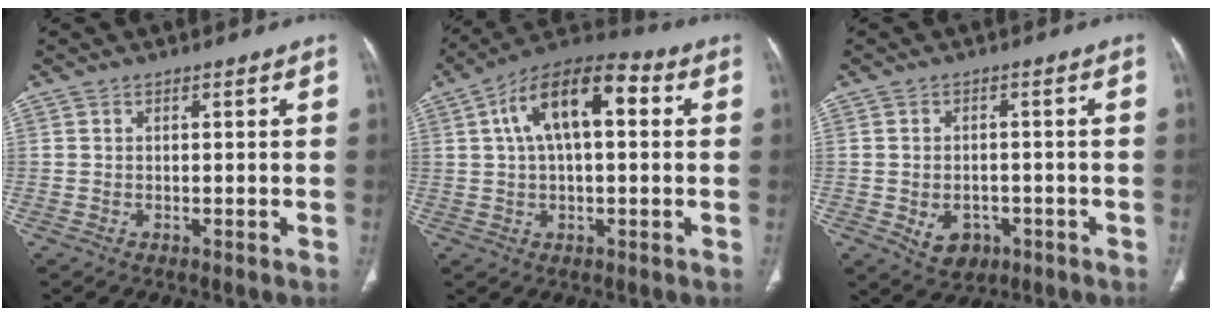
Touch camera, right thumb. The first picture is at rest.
{"total": 14.6, "force": [3.6, 6.8, 12.4], "torque": [-0.207, 0.030, 0.054]}
{"total": 5.6, "force": [-2.0, 4.3, 3.0], "torque": [-0.032, 0.011, -0.015]}